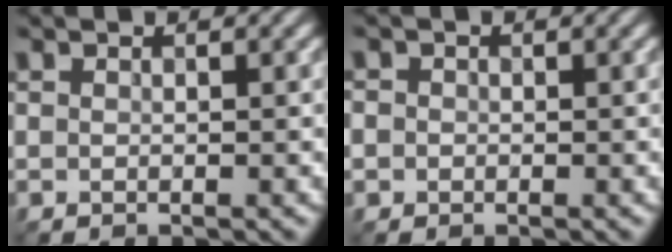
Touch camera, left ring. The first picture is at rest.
{"total": 1.4, "force": [0.1, 1.3, 0.4], "torque": [0.000, 0.002, -0.009]}